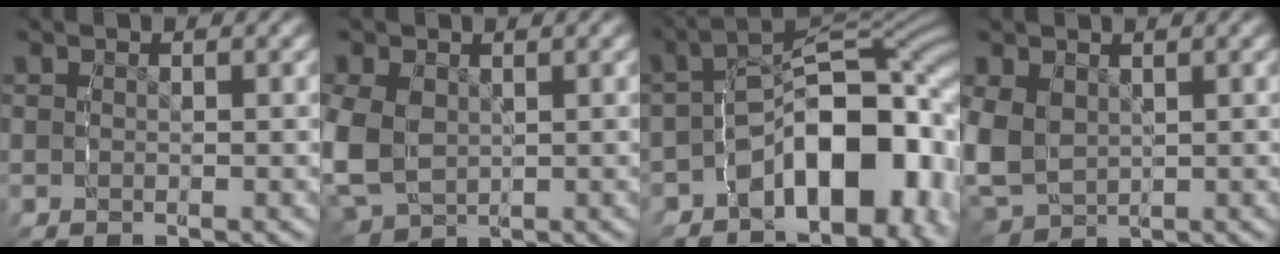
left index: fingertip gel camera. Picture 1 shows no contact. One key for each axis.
{"total": 7.5, "fx": -1.2, "fy": 6.7, "fz": 3.1, "tx": -0.116, "ty": -0.038, "tz": -0.013}
{"total": 10.8, "fx": -3.9, "fy": 6.0, "fz": 8.1, "tx": -0.124, "ty": 0.001, "tz": -0.069}
{"total": 6.8, "fx": -0.6, "fy": 6.2, "fz": 2.8, "tx": -0.111, "ty": -0.034, "tz": -0.004}